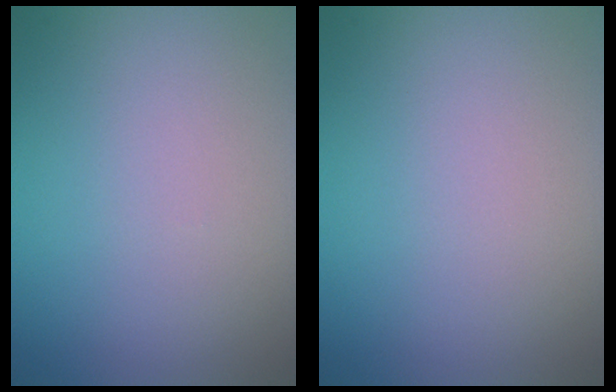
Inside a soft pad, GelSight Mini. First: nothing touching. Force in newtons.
{"total": 0.0}